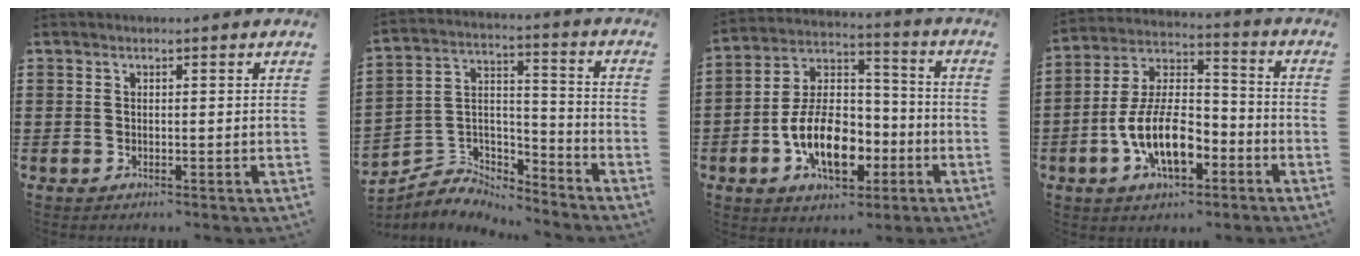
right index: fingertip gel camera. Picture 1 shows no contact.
{"total": 5.2, "force": [-4.9, 1.8, -0.4], "torque": [0.000, 0.004, -0.102]}
{"total": 12.8, "force": [-4.5, 7.5, 9.4], "torque": [-0.193, 0.009, -0.081]}
{"total": 11.8, "force": [-4.9, 5.6, 9.2], "torque": [-0.203, 0.005, -0.093]}